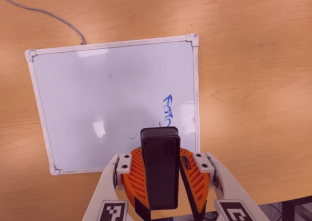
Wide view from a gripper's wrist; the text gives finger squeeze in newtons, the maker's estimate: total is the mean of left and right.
{"total": 9.9, "left": 10.3, "right": 9.6}